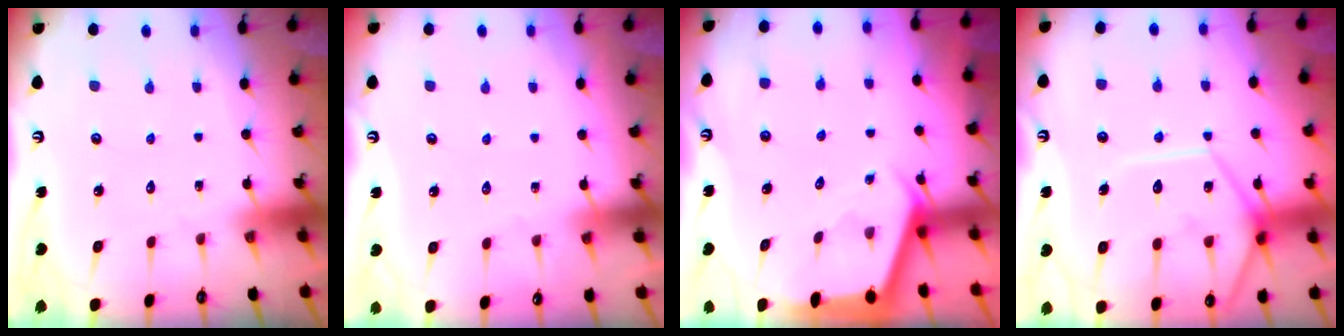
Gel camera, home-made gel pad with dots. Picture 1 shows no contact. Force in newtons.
{"total": 2.6, "press": 2.5, "slide": 0.5}
{"total": 2.7, "press": 2.7, "slide": 0.1}
{"total": 14.2, "press": 14.1, "slide": 1.3}